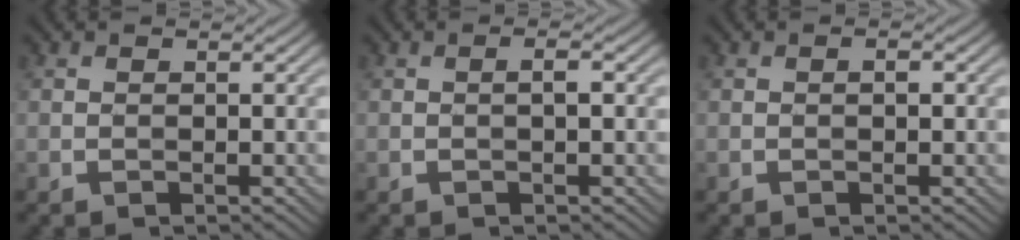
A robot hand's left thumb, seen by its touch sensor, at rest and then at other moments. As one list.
[{"total": 1.1, "force": [0.0, 0.1, 1.1], "torque": [-0.018, 0.003, -0.001]}, {"total": 0.9, "force": [0.1, 0.3, 0.8], "torque": [-0.012, 0.000, 0.000]}]